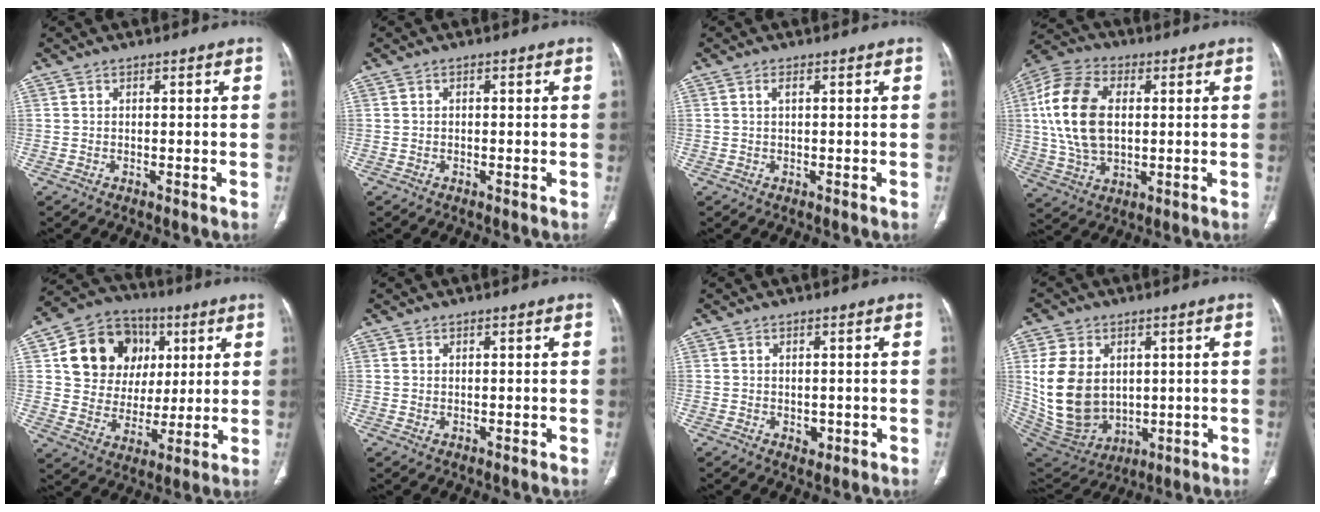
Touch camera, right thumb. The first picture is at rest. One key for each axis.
{"total": 0.0}
{"total": 0.8, "fx": 0.2, "fy": 0.2, "fz": 0.8, "tx": -0.017, "ty": 0.001, "tz": 0.003}
{"total": 16.6, "fx": 2.1, "fy": 10.3, "fz": 12.9, "tx": -0.258, "ty": 0.007, "tz": 0.038}
{"total": 17.6, "fx": 5.3, "fy": 14.5, "fz": 8.5, "tx": -0.108, "ty": 0.008, "tz": 0.097}
{"total": 0.0}
{"total": 1.7, "fx": -0.4, "fy": 1.2, "fz": 1.1, "tx": -0.009, "ty": -0.001, "tz": 0.000}
{"total": 16.6, "fx": 2.2, "fy": 12.4, "fz": 10.8, "tx": -0.189, "ty": -0.016, "tz": 0.071}